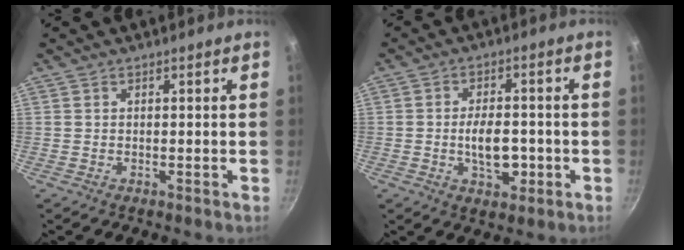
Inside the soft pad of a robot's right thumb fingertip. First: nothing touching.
{"total": 7.8, "force": [-1.7, 4.4, 6.2], "torque": [-0.074, 0.011, -0.024]}